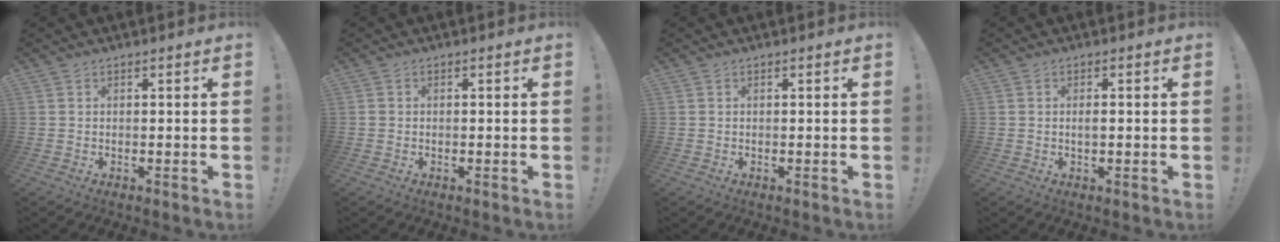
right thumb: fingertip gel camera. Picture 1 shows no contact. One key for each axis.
{"total": 0.6, "fx": -0.1, "fy": 0.6, "fz": 0.2, "tx": -0.001, "ty": 0.004, "tz": -0.002}
{"total": 0.0}
{"total": 1.5, "fx": -0.3, "fy": 0.2, "fz": 1.4, "tx": -0.025, "ty": 0.000, "tz": -0.008}